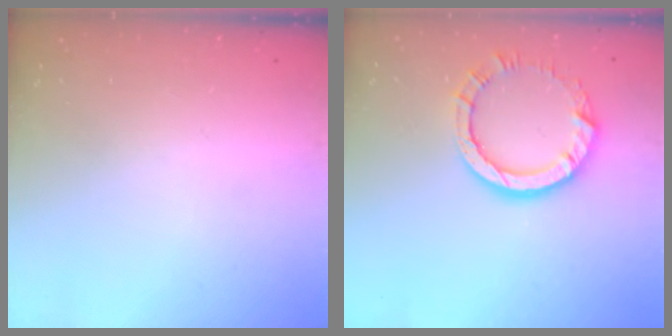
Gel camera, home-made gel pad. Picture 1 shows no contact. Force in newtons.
{"total": 9.7, "press": 9.6, "slide": 0.7}